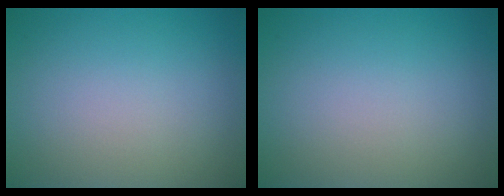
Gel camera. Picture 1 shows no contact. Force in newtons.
{"total": 0.0}